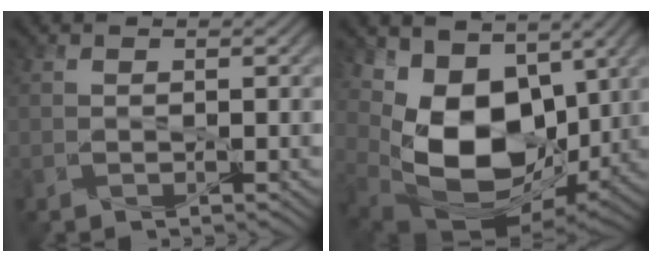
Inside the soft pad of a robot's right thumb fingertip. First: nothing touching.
{"total": 16.1, "force": [2.9, 10.7, 11.6], "torque": [-0.249, -0.028, 0.067]}